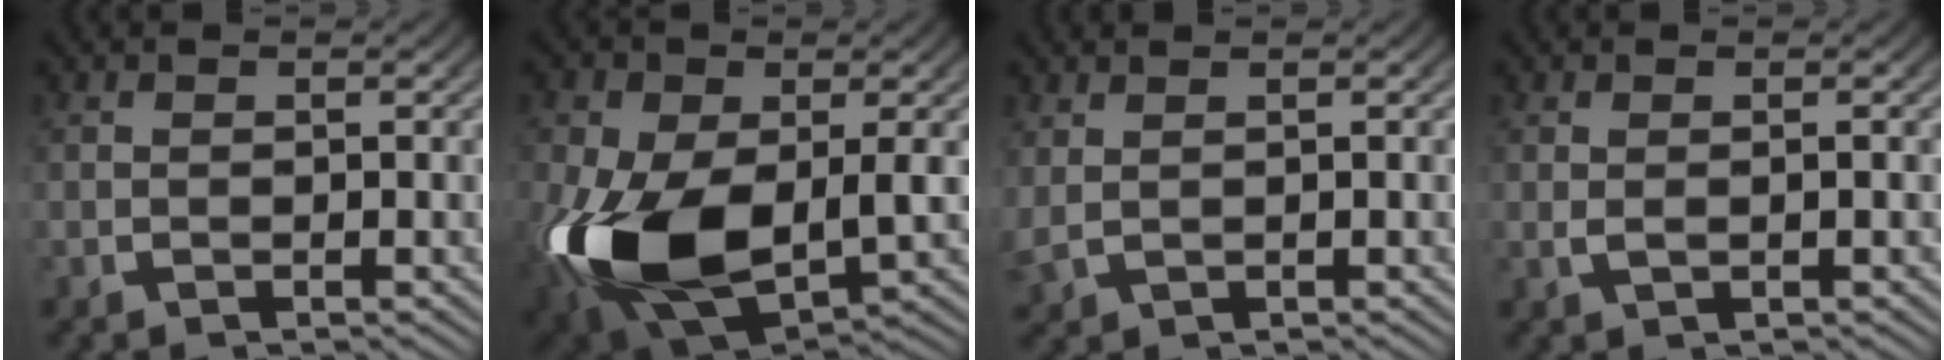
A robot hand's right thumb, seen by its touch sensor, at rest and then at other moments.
{"total": 14.5, "force": [-2.7, 9.1, 11.0], "torque": [-0.253, -0.067, -0.017]}
{"total": 1.4, "force": [0.7, 0.9, 0.9], "torque": [-0.025, -0.001, 0.022]}
{"total": 1.0, "force": [0.1, 0.4, 0.9], "torque": [-0.025, -0.004, 0.007]}